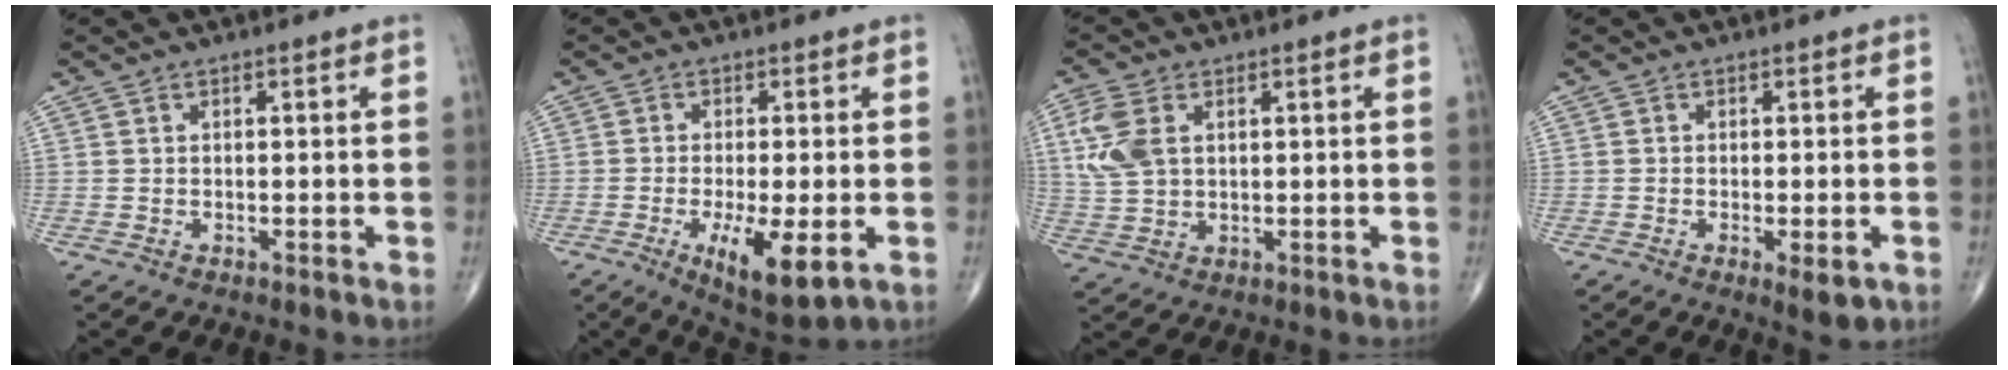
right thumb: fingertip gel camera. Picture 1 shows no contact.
{"total": 10.3, "force": [-3.3, 3.1, 9.3], "torque": [-0.151, -0.021, -0.047]}
{"total": 7.9, "force": [2.2, 5.0, 5.6], "torque": [-0.131, 0.001, 0.050]}
{"total": 4.1, "force": [-1.5, 1.3, 3.5], "torque": [-0.048, -0.008, -0.018]}